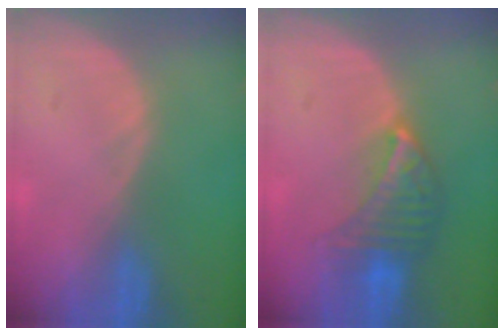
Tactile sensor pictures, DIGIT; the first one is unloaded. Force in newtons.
{"total": 6.8, "press": 6.2, "slide": 2.8}